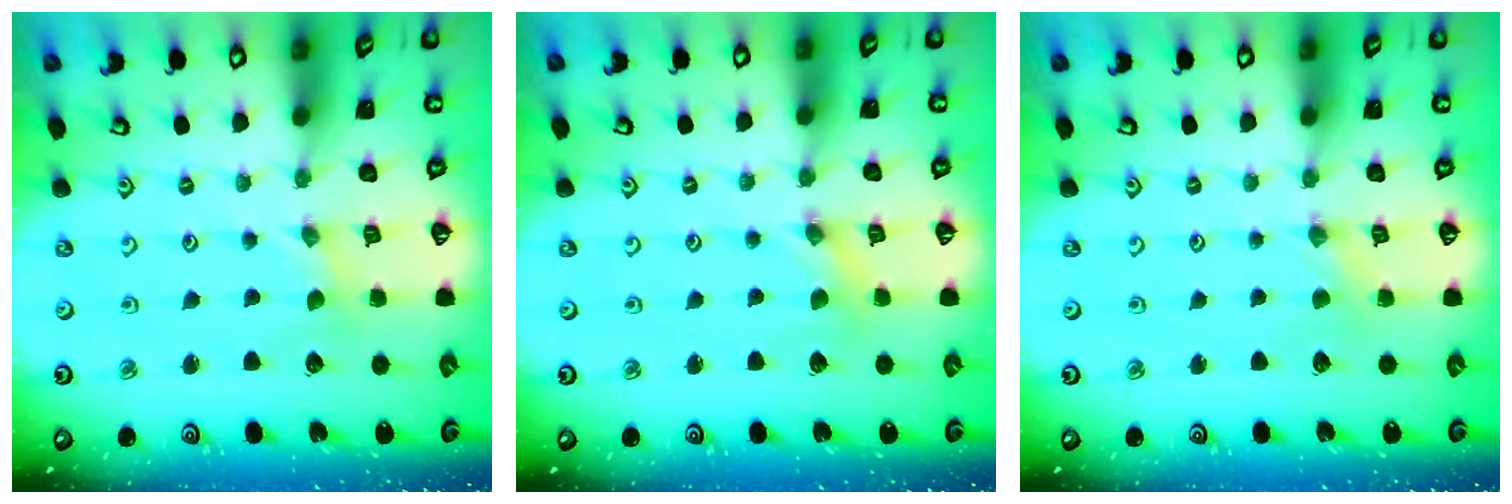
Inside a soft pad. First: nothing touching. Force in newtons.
{"total": 1.7, "press": 1.6, "slide": 0.3}
{"total": 1.8, "press": 1.7, "slide": 0.4}